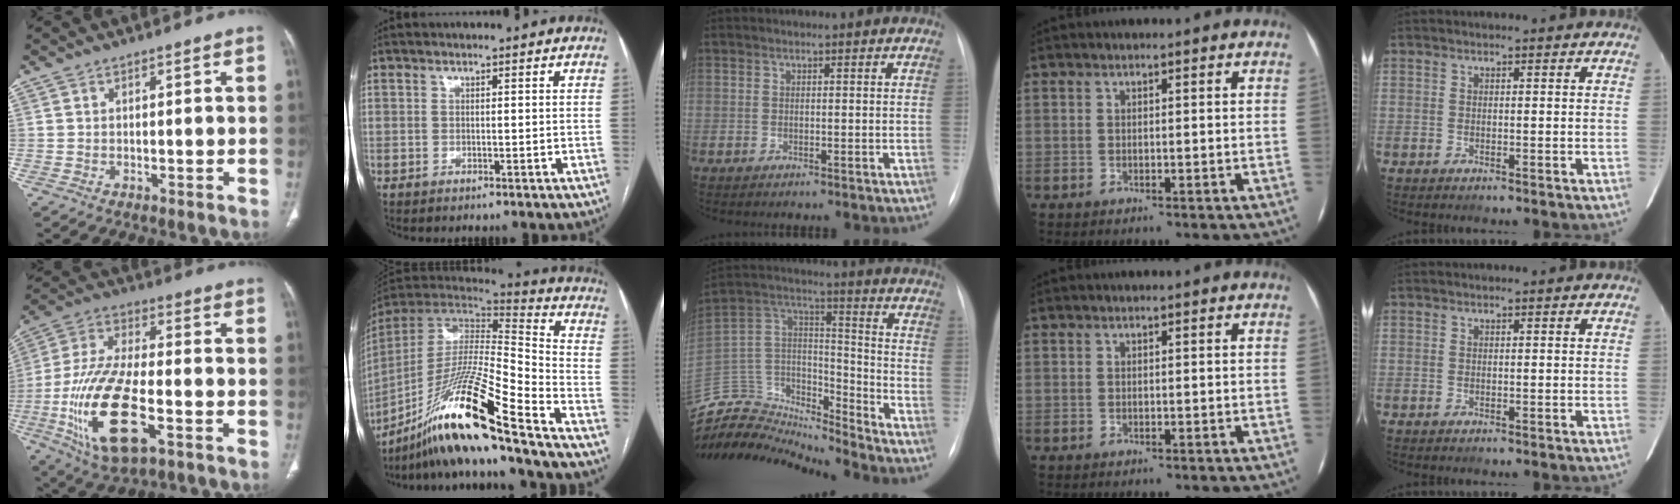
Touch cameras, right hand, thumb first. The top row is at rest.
{"thumb": {"total": 20.7, "force": [-6.5, 8.7, 17.7], "torque": [-0.361, 0.012, -0.107]}, "index": {"total": 23.6, "force": [-17.2, -1.0, 16.1], "torque": [-0.326, -0.034, -0.317]}, "middle": {"total": 20.3, "force": [-20.0, 2.0, 3.1], "torque": [-0.057, 0.056, -0.344]}}